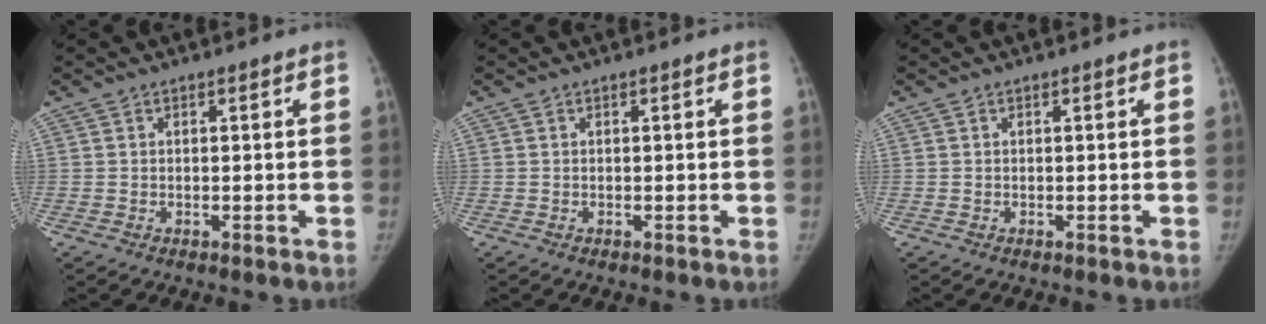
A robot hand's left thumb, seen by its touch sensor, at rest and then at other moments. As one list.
[{"total": 0.0}, {"total": 0.0}]